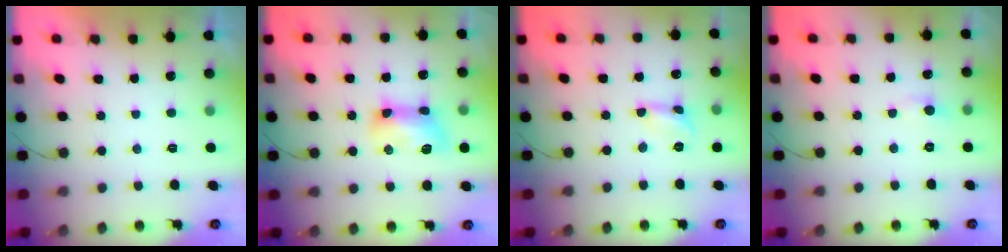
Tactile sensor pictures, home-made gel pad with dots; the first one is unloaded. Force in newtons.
{"total": 10.5, "press": 10.4, "slide": 0.9}
{"total": 2.6, "press": 2.6, "slide": 0.2}
{"total": 4.0, "press": 4.0, "slide": 0.5}